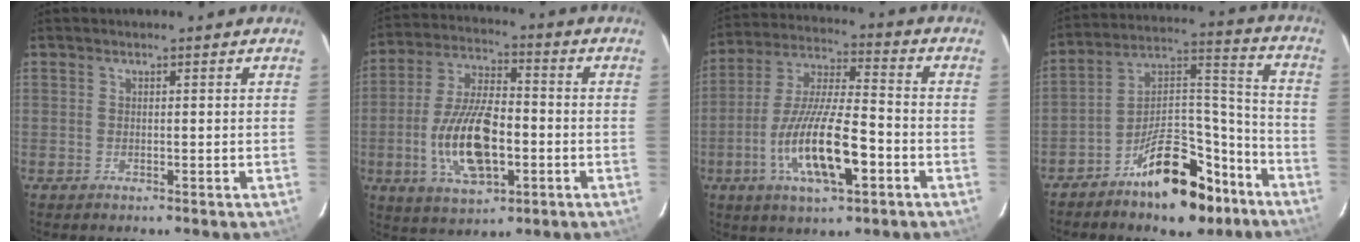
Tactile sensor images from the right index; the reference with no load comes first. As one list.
[{"total": 15.2, "force": [-3.8, 6.9, 13.1], "torque": [-0.269, -0.002, -0.062]}, {"total": 15.9, "force": [-5.9, 4.2, 14.2], "torque": [-0.289, -0.014, -0.107]}, {"total": 16.4, "force": [-11.0, 7.1, 9.8], "torque": [-0.164, 0.050, -0.163]}]